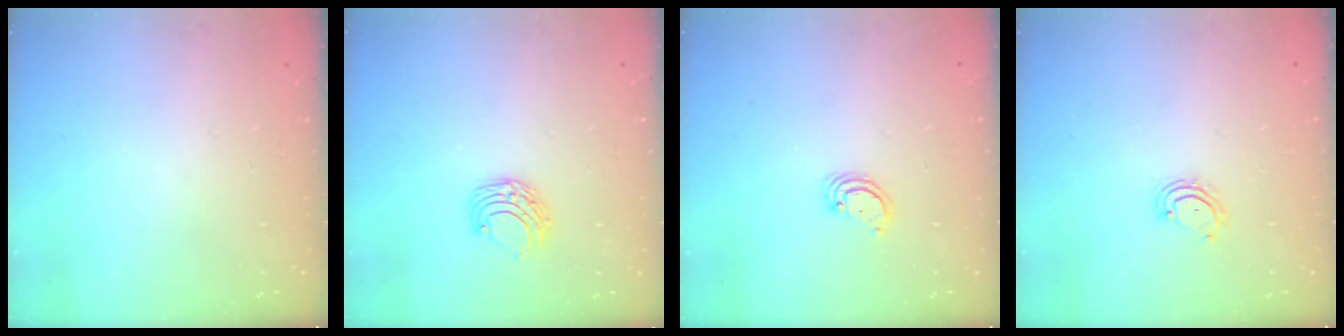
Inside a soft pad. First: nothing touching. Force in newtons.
{"total": 6.7, "press": 6.7, "slide": 0.7}
{"total": 2.6, "press": 2.6, "slide": 0.2}
{"total": 4.1, "press": 4.1, "slide": 0.3}